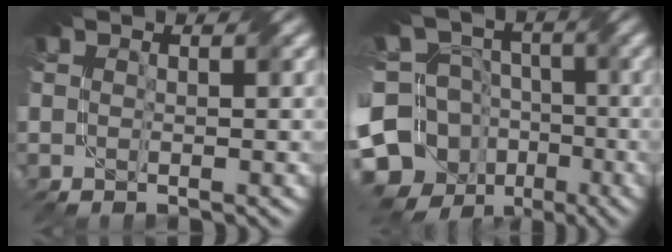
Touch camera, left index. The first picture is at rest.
{"total": 11.7, "force": [-4.9, 9.9, 3.9], "torque": [-0.093, 0.005, -0.098]}